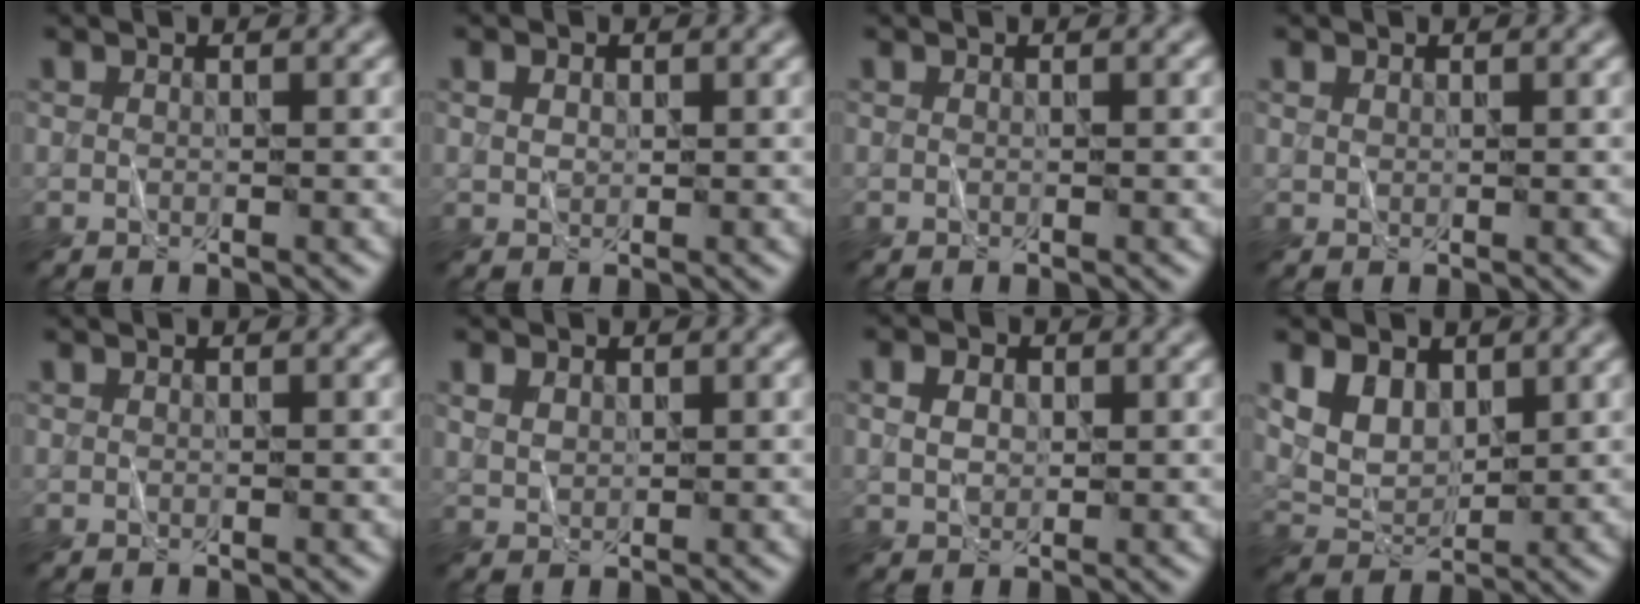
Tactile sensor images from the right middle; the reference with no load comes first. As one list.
[{"total": 1.1, "force": [0.4, 0.8, 0.7], "torque": [-0.012, 0.002, 0.008]}, {"total": 0.0}, {"total": 0.6, "force": [0.4, 0.3, 0.2], "torque": [-0.005, 0.001, 0.009]}, {"total": 0.0}, {"total": 1.7, "force": [0.9, 1.1, 0.9], "torque": [-0.020, 0.003, 0.019]}, {"total": 2.3, "force": [0.5, 1.7, 1.5], "torque": [-0.030, 0.003, 0.009]}, {"total": 3.7, "force": [1.7, 2.5, 2.2], "torque": [-0.050, -0.007, 0.035]}]